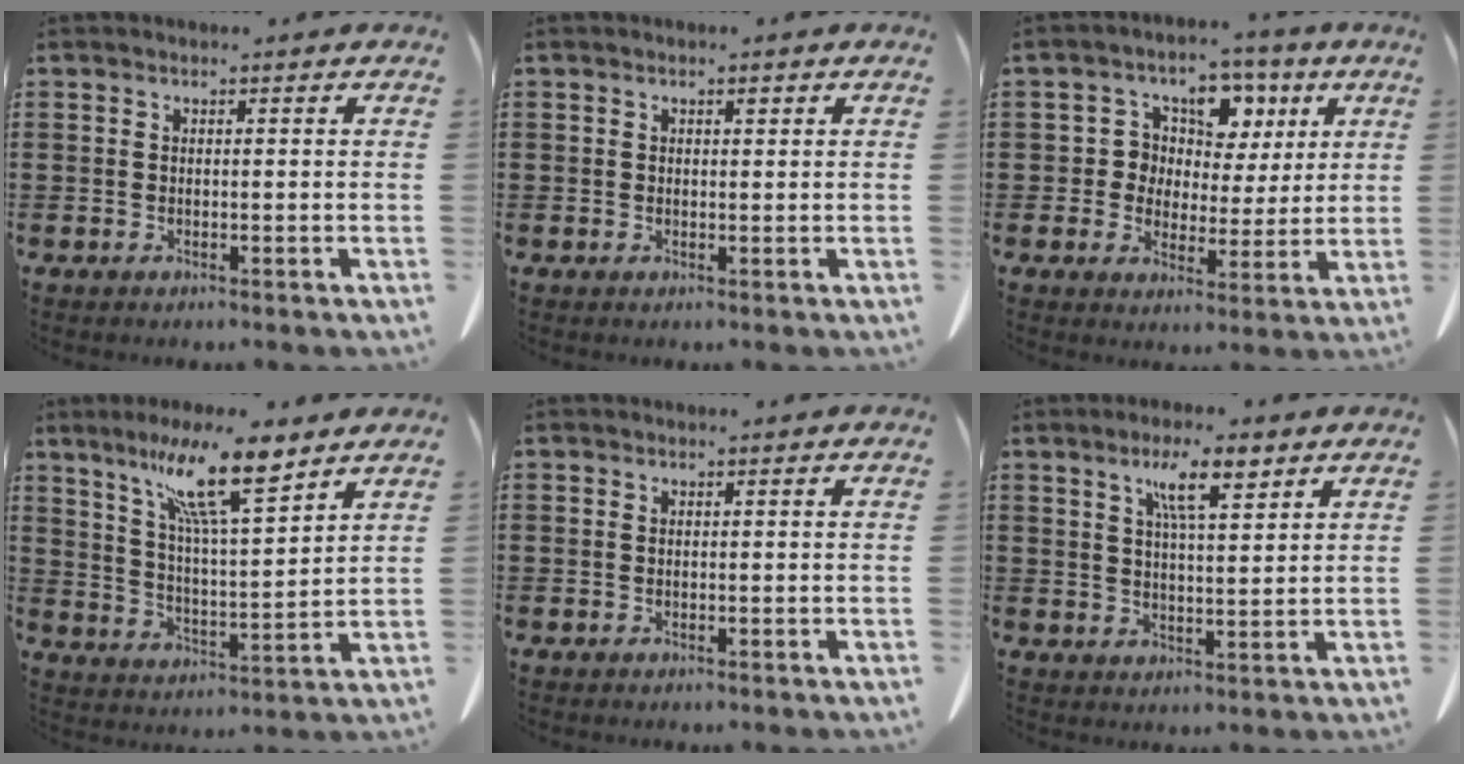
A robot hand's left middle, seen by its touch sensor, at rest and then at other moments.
{"total": 1.0, "force": [0.5, 0.5, 0.7], "torque": [-0.015, 0.005, 0.008]}
{"total": 6.6, "force": [2.7, 5.7, 2.0], "torque": [-0.069, -0.003, 0.044]}
{"total": 13.0, "force": [9.0, 2.3, 9.1], "torque": [-0.181, -0.029, 0.151]}
{"total": 0.0}
{"total": 7.0, "force": [4.2, 1.6, 5.3], "torque": [-0.098, -0.001, 0.068]}